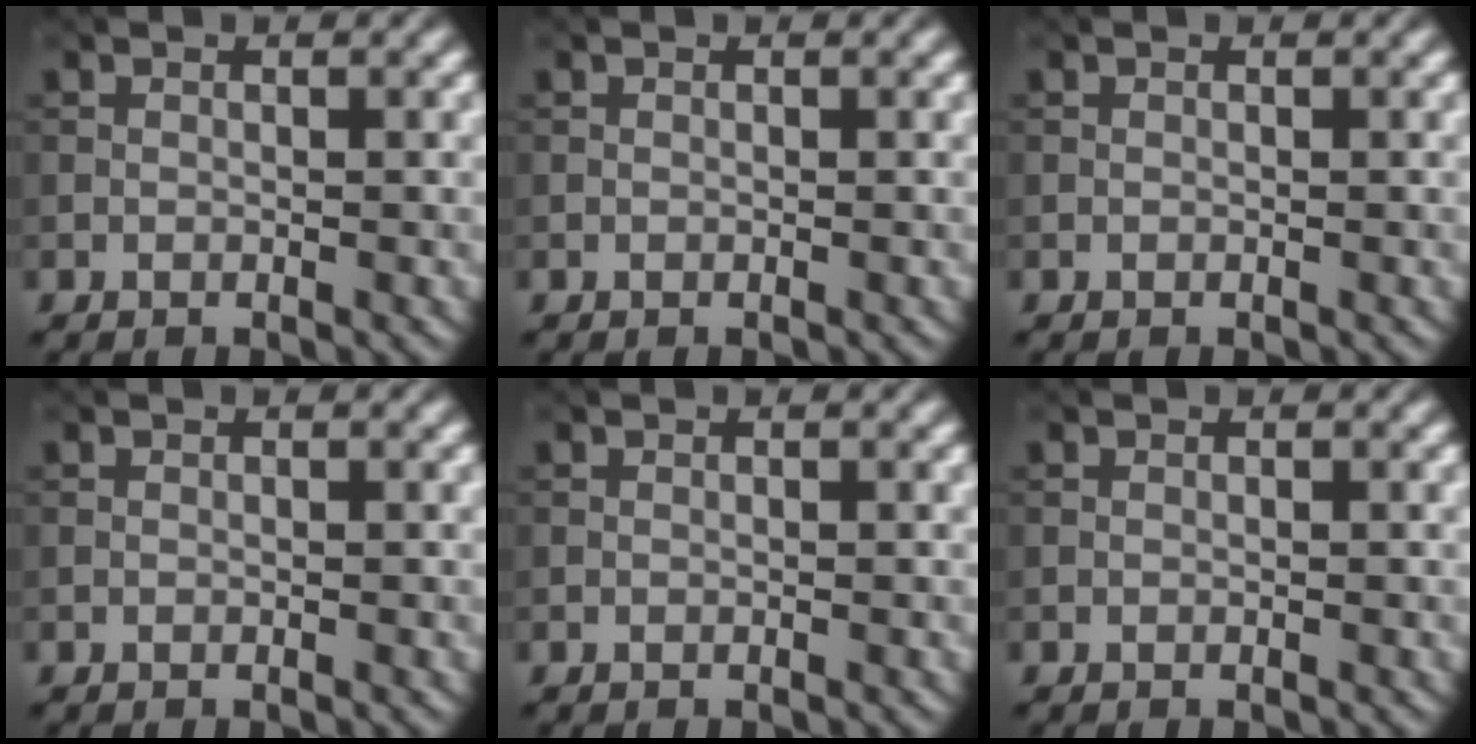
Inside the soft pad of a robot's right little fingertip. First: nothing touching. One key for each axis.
{"total": 0.0}
{"total": 0.0}
{"total": 0.0}
{"total": 0.0}
{"total": 0.0}